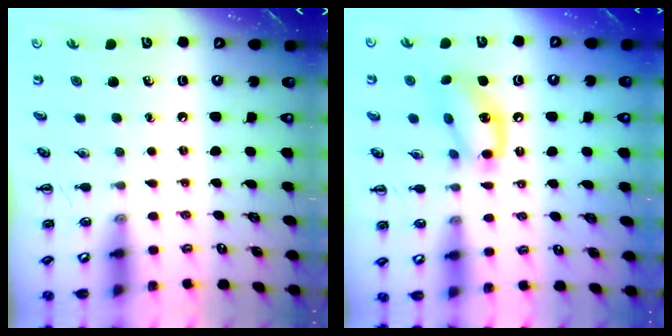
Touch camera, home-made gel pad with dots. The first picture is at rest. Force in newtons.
{"total": 13.5, "press": 13.3, "slide": 2.4}